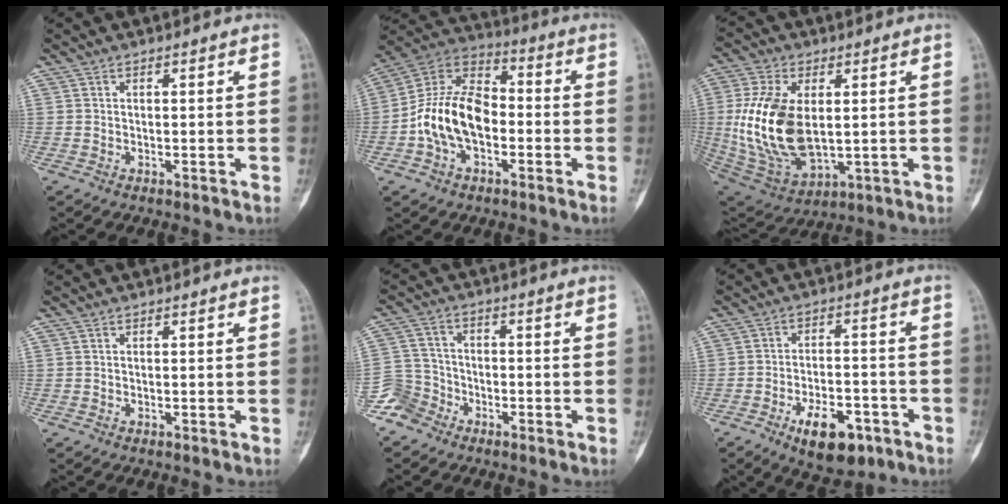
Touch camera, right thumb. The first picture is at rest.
{"total": 15.5, "force": [-3.0, 9.8, 11.6], "torque": [-0.206, 0.041, -0.061]}
{"total": 18.8, "force": [1.2, 10.8, 15.4], "torque": [-0.308, -0.014, 0.041]}
{"total": 0.0}
{"total": 6.2, "force": [-4.4, 4.4, 0.0], "torque": [0.022, 0.030, -0.098]}
{"total": 10.8, "force": [-5.7, 5.3, 7.4], "torque": [-0.099, 0.026, -0.083]}